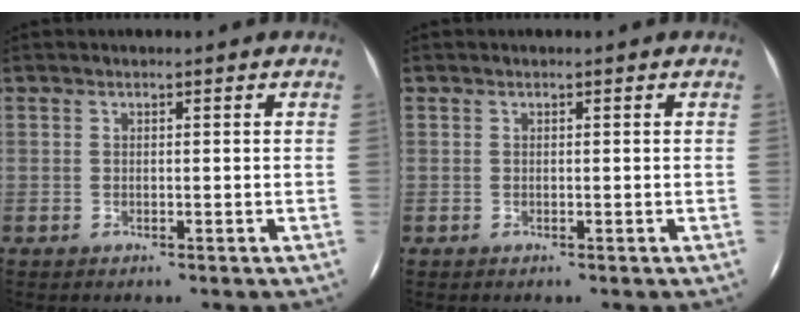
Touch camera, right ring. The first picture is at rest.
{"total": 0.0}